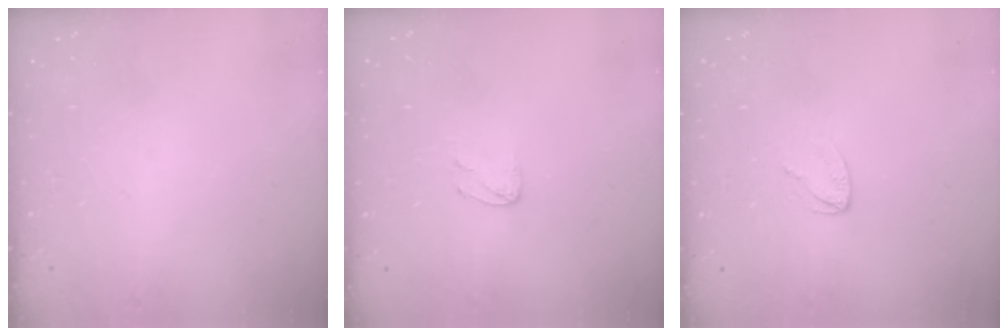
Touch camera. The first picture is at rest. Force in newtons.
{"total": 4.0, "press": 4.0, "slide": 0.3}
{"total": 2.4, "press": 2.4, "slide": 0.2}